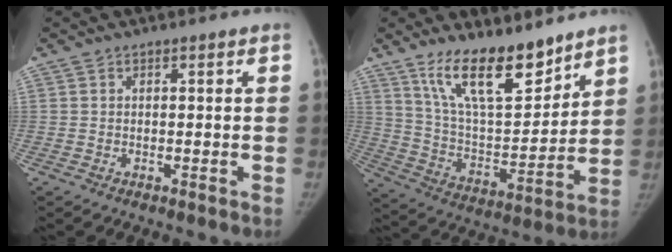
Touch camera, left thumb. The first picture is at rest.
{"total": 17.4, "force": [12.7, 6.1, 10.2], "torque": [-0.130, -0.084, 0.232]}